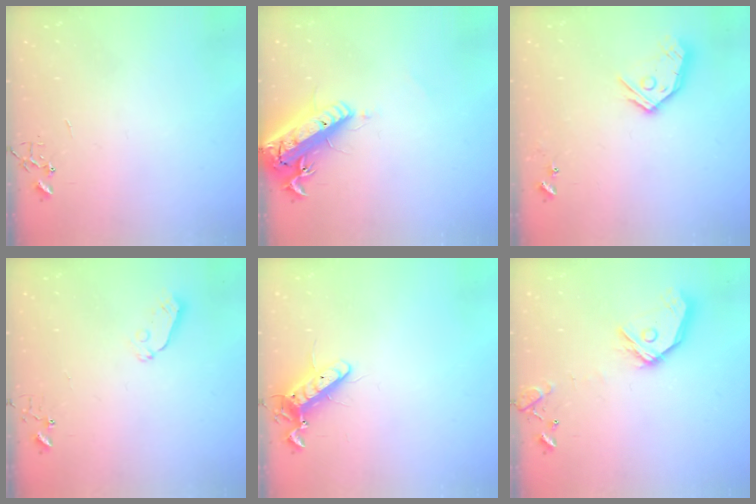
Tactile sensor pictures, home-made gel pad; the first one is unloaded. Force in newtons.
{"total": 20.7, "press": 20.3, "slide": 4.2}
{"total": 13.2, "press": 13.1, "slide": 1.6}
{"total": 4.1, "press": 4.1, "slide": 0.1}
{"total": 11.6, "press": 11.5, "slide": 1.5}
{"total": 14.2, "press": 14.1, "slide": 2.1}